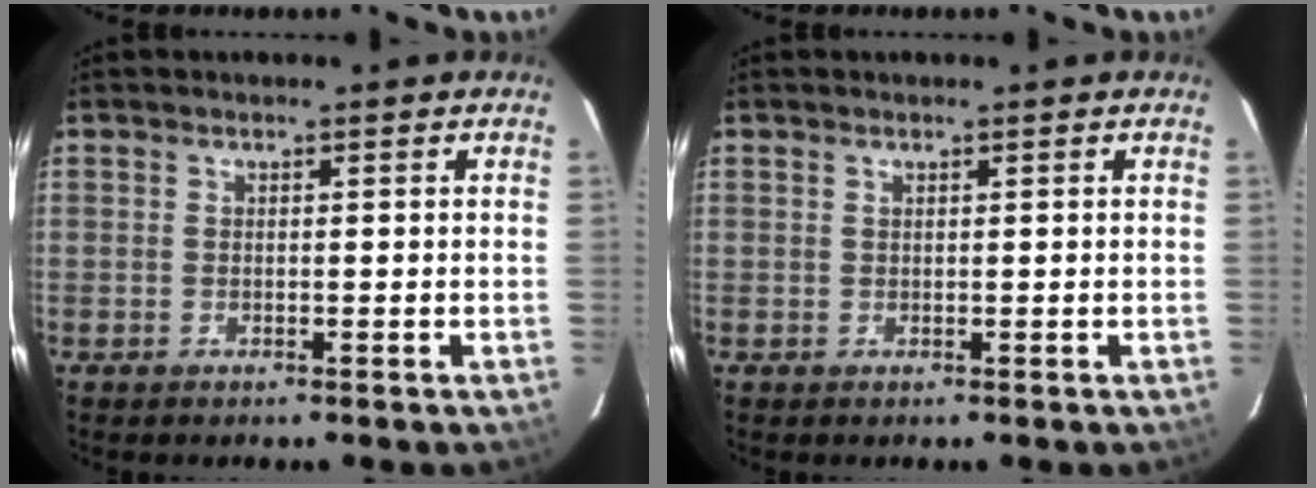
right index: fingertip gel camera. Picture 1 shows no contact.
{"total": 0.0}